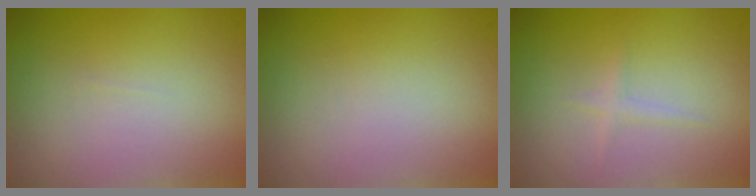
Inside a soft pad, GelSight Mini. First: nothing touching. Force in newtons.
{"total": 0.0}
{"total": 0.9, "press": 0.8, "slide": 0.0}